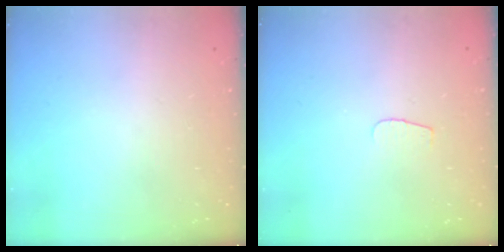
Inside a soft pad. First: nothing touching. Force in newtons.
{"total": 3.6, "press": 3.5, "slide": 0.4}